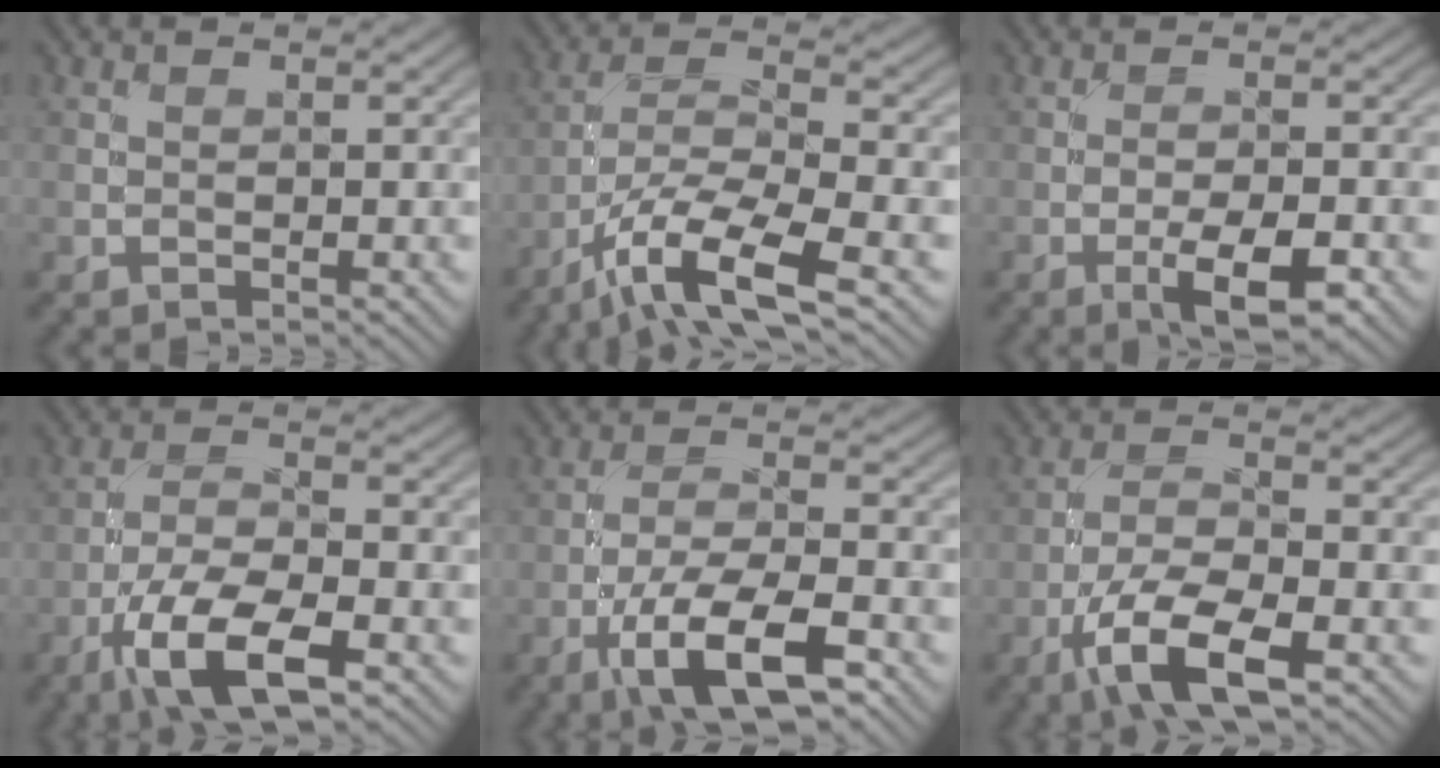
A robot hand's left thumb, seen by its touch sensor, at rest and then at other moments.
{"total": 11.3, "force": [-6.6, 3.2, 8.6], "torque": [-0.168, -0.005, -0.131]}
{"total": 5.5, "force": [-2.8, 1.4, 4.5], "torque": [-0.080, 0.005, -0.046]}
{"total": 10.0, "force": [-5.5, 3.4, 7.7], "torque": [-0.148, -0.004, -0.111]}
{"total": 10.2, "force": [-5.6, 3.1, 8.0], "torque": [-0.143, 0.001, -0.110]}
{"total": 9.2, "force": [-4.8, 3.0, 7.2], "torque": [-0.140, 0.000, -0.099]}